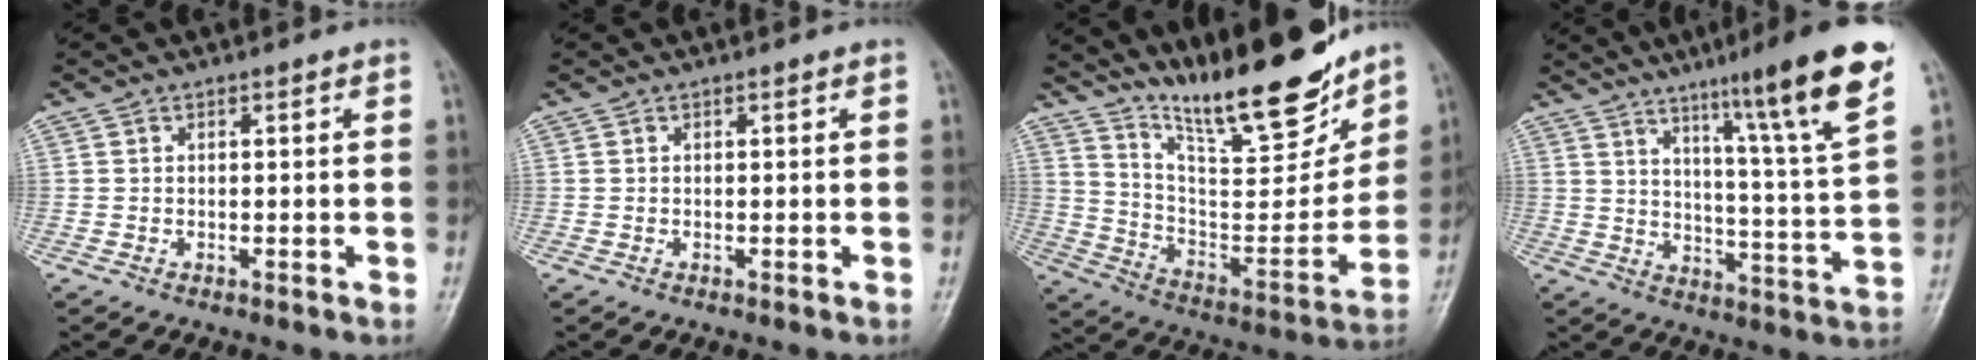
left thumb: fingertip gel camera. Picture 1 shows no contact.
{"total": 0.0}
{"total": 20.9, "force": [16.7, 4.6, 11.7], "torque": [-0.141, -0.102, 0.287]}
{"total": 19.9, "force": [12.3, 0.7, 15.6], "torque": [-0.203, -0.054, 0.180]}